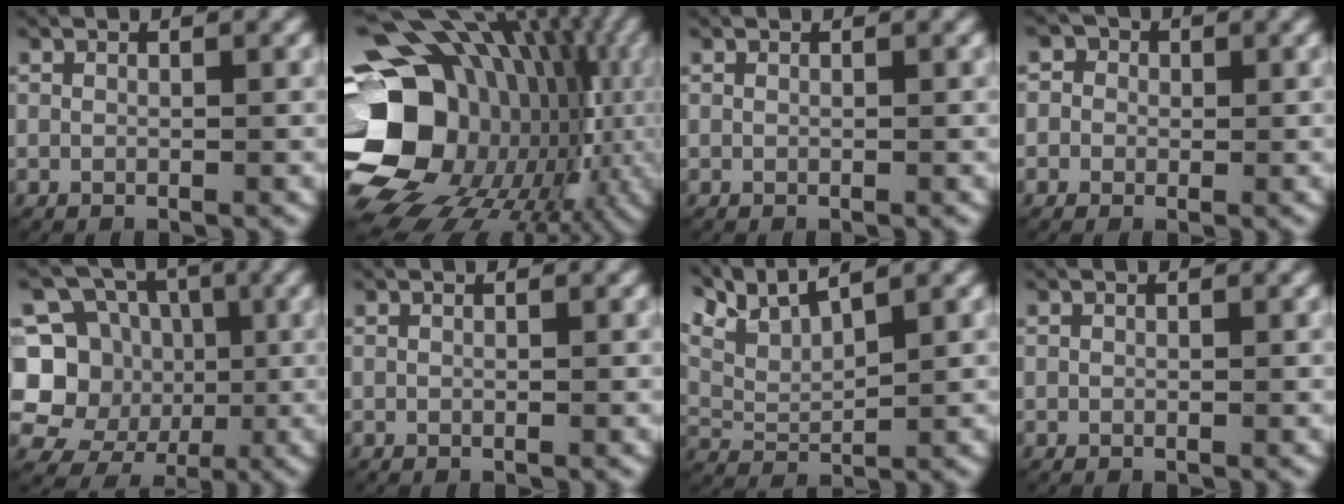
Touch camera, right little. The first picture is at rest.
{"total": 22.1, "force": [-1.0, 15.3, 15.9], "torque": [-0.276, -0.038, 0.001]}
{"total": 0.0}
{"total": 4.5, "force": [0.7, 4.2, 1.6], "torque": [-0.041, 0.010, -0.006]}
{"total": 14.4, "force": [-0.6, 12.7, 6.8], "torque": [-0.158, -0.045, -0.005]}
{"total": 0.0}
{"total": 6.8, "force": [5.1, 2.6, 3.7], "torque": [-0.088, 0.014, 0.086]}
{"total": 0.0}